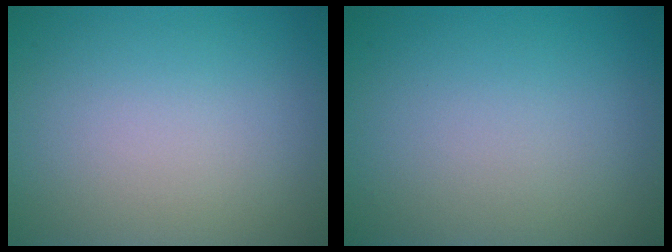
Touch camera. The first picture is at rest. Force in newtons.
{"total": 0.0}